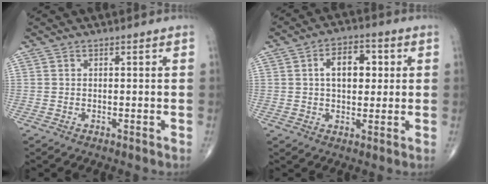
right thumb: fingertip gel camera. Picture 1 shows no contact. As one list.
[{"total": 8.4, "force": [1.6, 5.1, 6.5], "torque": [-0.071, 0.009, 0.021]}]